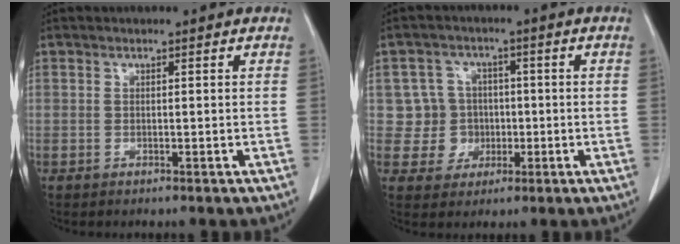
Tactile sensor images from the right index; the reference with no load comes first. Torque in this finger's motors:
{"motor_torque": [0.04, -0.01, -0.01, 0.00]}